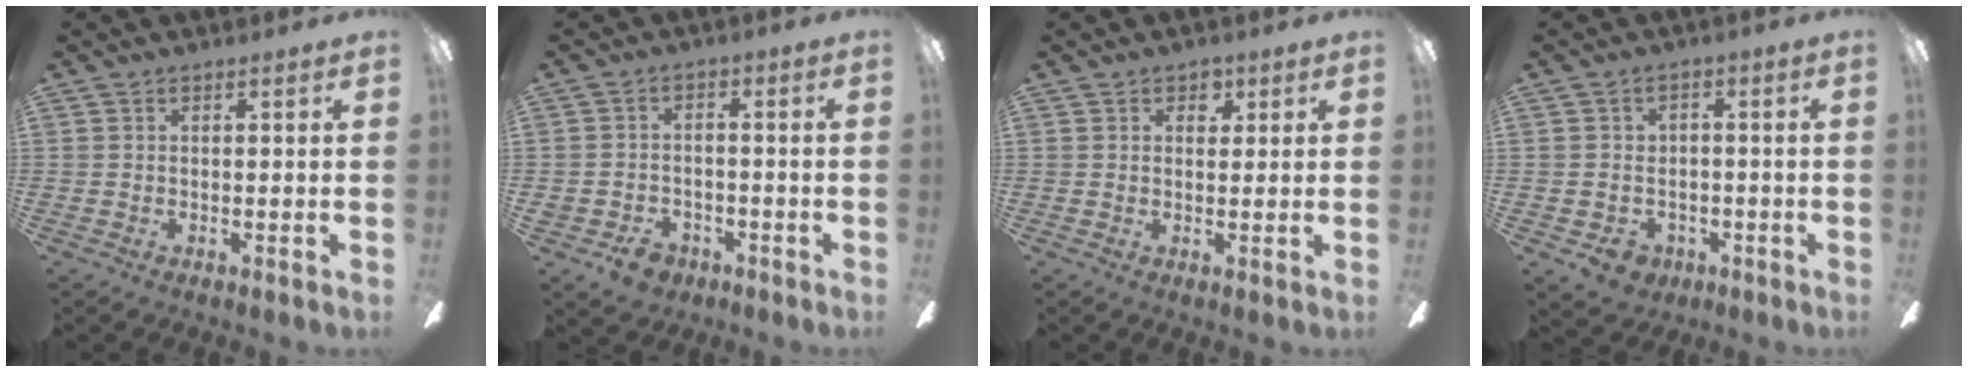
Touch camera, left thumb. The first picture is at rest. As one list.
[{"total": 6.0, "force": [-3.6, 4.5, 1.9], "torque": [-0.029, 0.026, -0.066]}, {"total": 2.8, "force": [1.6, 2.0, 1.3], "torque": [-0.003, -0.004, 0.024]}, {"total": 6.1, "force": [-2.5, 5.4, 1.6], "torque": [-0.043, 0.024, -0.046]}]